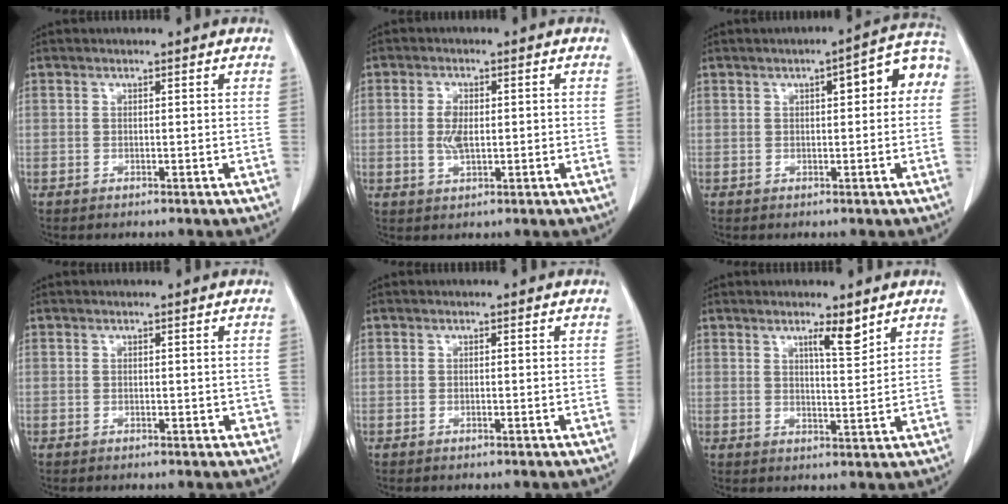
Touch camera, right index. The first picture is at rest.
{"total": 3.8, "force": [-0.1, 1.8, 3.3], "torque": [-0.072, 0.003, 0.001]}
{"total": 7.6, "force": [1.6, 2.2, 7.1], "torque": [-0.086, 0.035, 0.013]}
{"total": 1.0, "force": [-0.1, 0.6, 0.7], "torque": [-0.004, 0.002, 0.000]}
{"total": 0.0}
{"total": 4.1, "force": [2.9, 0.5, 2.9], "torque": [-0.049, -0.004, 0.049]}